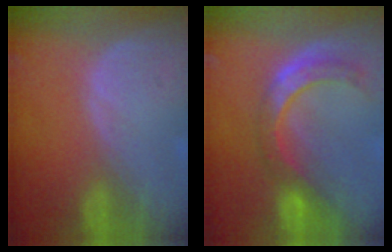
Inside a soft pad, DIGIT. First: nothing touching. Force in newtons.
{"total": 8.4, "press": 7.2, "slide": 4.4}